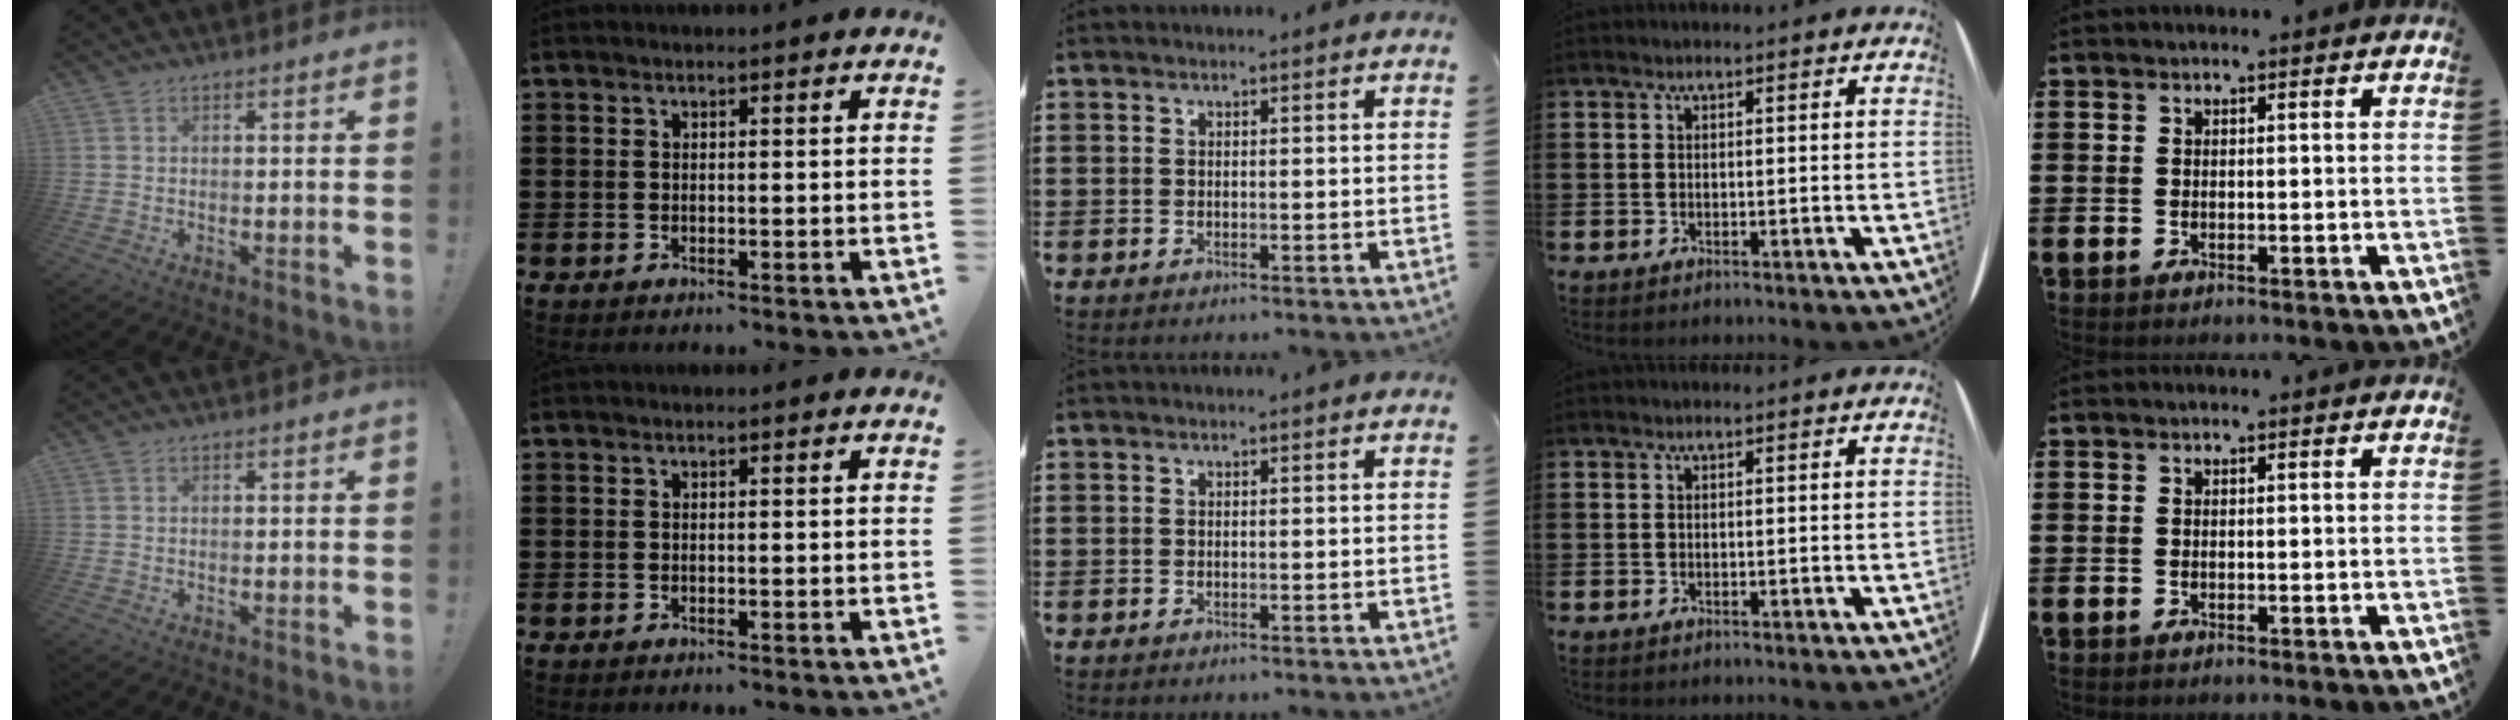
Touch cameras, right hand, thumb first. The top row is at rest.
{}